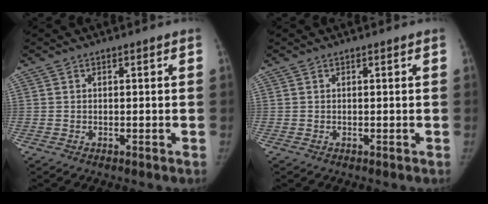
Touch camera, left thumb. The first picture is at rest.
{"total": 0.0}